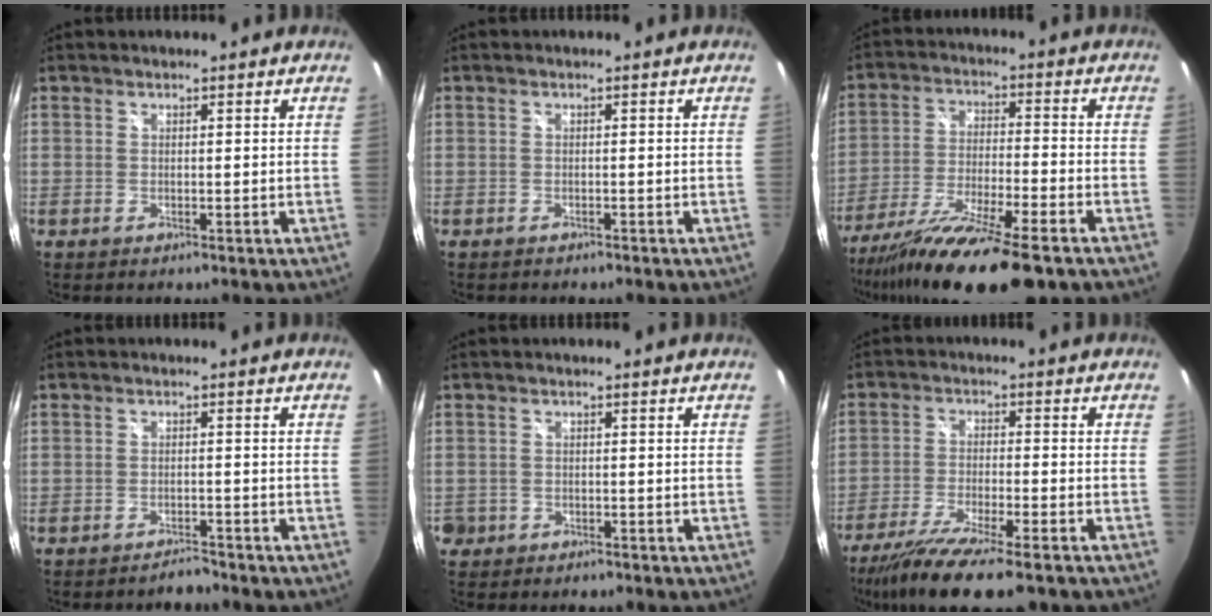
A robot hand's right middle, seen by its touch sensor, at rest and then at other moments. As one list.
[{"total": 0.9, "force": [-0.9, 0.3, 0.2], "torque": [-0.006, -0.001, -0.012]}, {"total": 19.0, "force": [-14.3, 1.8, 12.3], "torque": [-0.236, -0.051, -0.244]}, {"total": 2.1, "force": [-2.1, 0.5, 0.2], "torque": [-0.007, -0.002, -0.033]}, {"total": 2.9, "force": [-1.3, 2.5, 0.7], "torque": [-0.025, 0.000, -0.019]}, {"total": 13.7, "force": [-10.5, 1.8, 8.6], "torque": [-0.179, -0.040, -0.182]}]